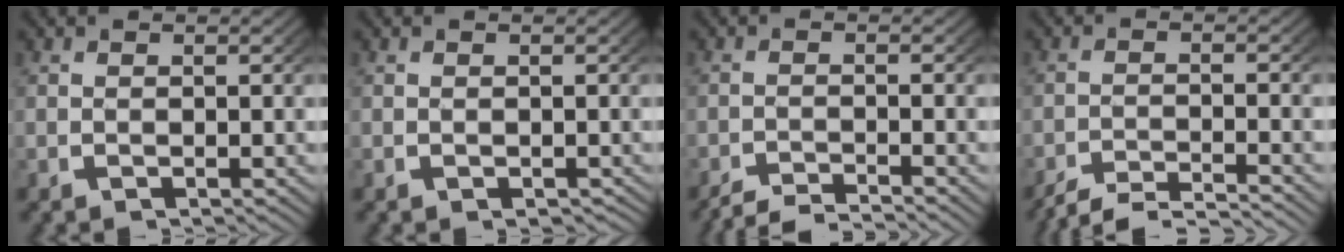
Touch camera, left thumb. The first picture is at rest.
{"total": 0.7, "force": [-0.5, 0.4, 0.3], "torque": [-0.004, -0.004, -0.004]}
{"total": 3.2, "force": [-3.0, 0.6, 0.9], "torque": [-0.015, -0.008, -0.055]}
{"total": 5.2, "force": [-4.7, 1.4, 1.8], "torque": [-0.030, -0.013, -0.078]}